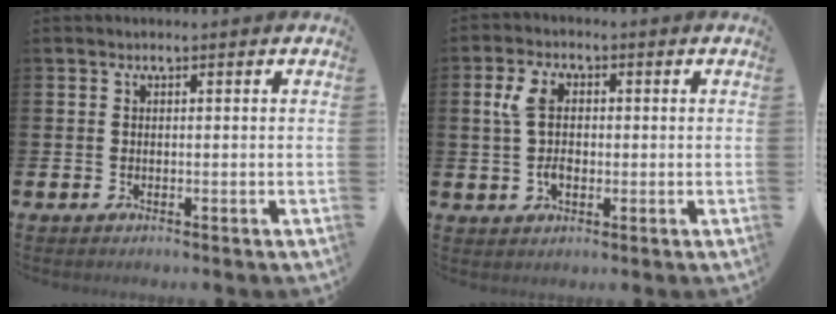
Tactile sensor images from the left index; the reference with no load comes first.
{"total": 5.4, "force": [0.8, 3.5, 4.1], "torque": [-0.081, 0.007, 0.009]}